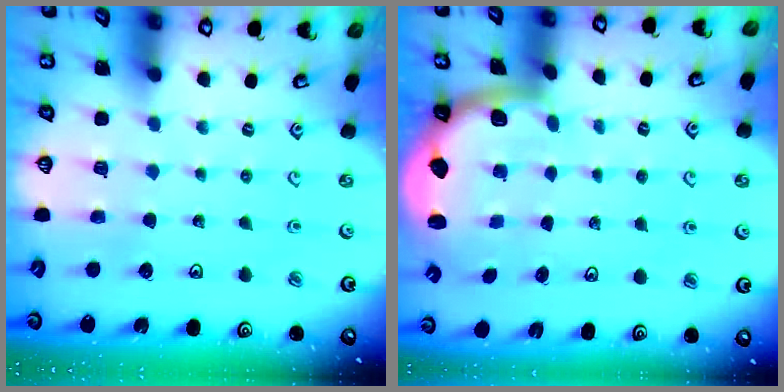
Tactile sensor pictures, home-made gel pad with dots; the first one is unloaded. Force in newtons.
{"total": 2.0, "press": 2.0, "slide": 0.5}